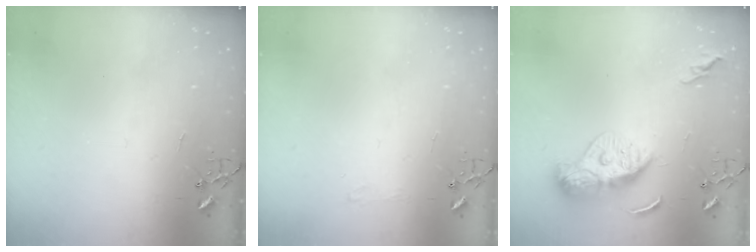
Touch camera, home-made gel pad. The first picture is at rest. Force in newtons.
{"total": 4.7, "press": 4.6, "slide": 0.7}
{"total": 11.6, "press": 11.6, "slide": 0.9}